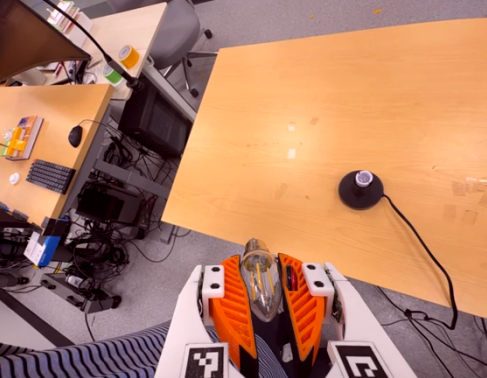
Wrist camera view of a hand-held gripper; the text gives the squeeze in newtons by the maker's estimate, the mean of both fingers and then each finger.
{"total": 20.6, "left": 24.1, "right": 17.2}